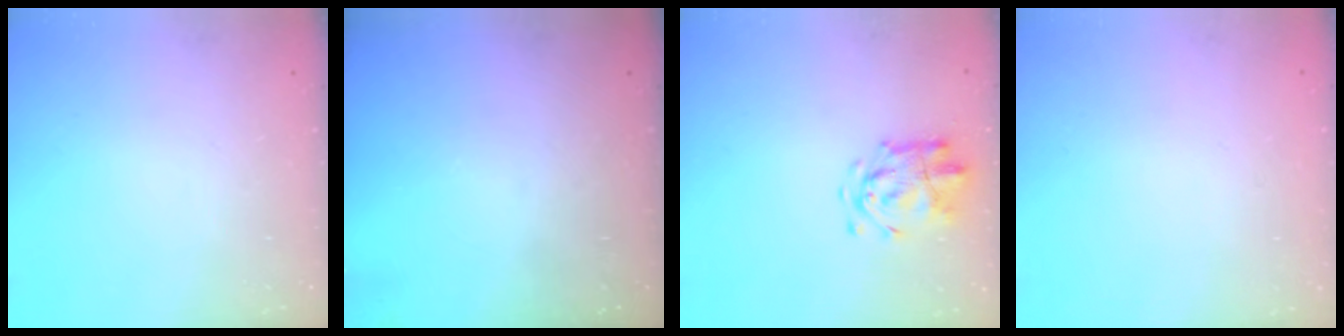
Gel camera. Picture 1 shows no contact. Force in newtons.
{"total": 0.0}
{"total": 4.6, "press": 4.5, "slide": 1.1}
{"total": 1.9, "press": 1.9, "slide": 0.2}